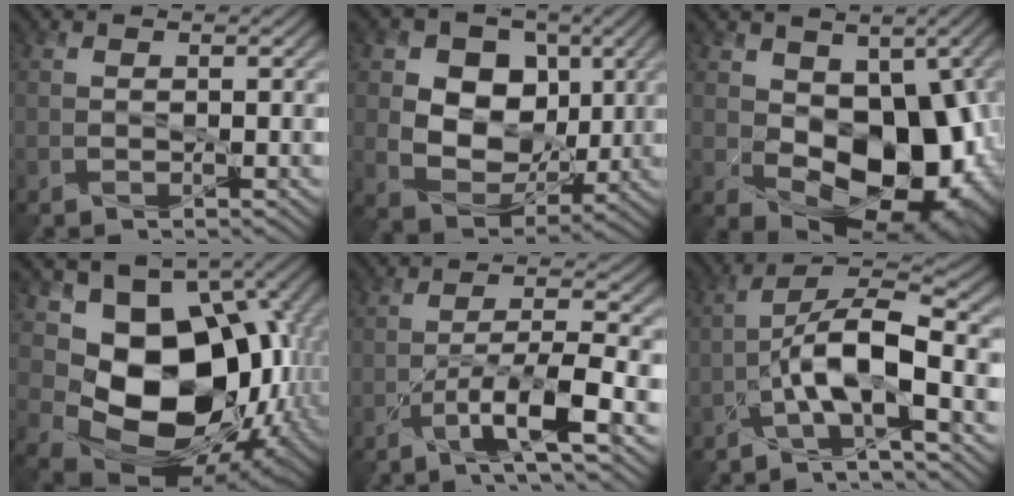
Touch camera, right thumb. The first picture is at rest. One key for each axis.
{"total": 10.9, "fx": 2.2, "fy": 8.4, "fz": 6.6, "tx": -0.142, "ty": -0.002, "tz": 0.033}
{"total": 14.8, "fx": -1.0, "fy": 9.7, "fz": 11.2, "tx": -0.147, "ty": -0.033, "tz": -0.003}
{"total": 16.5, "fx": -0.2, "fy": 12.2, "fz": 11.1, "tx": -0.169, "ty": -0.044, "tz": 0.023}
{"total": 6.6, "fx": -4.1, "fy": 0.3, "fz": 5.2, "tx": -0.090, "ty": 0.013, "tz": -0.076}
{"total": 8.2, "fx": -3.6, "fy": 1.5, "fz": 7.1, "tx": -0.123, "ty": 0.022, "tz": -0.074}